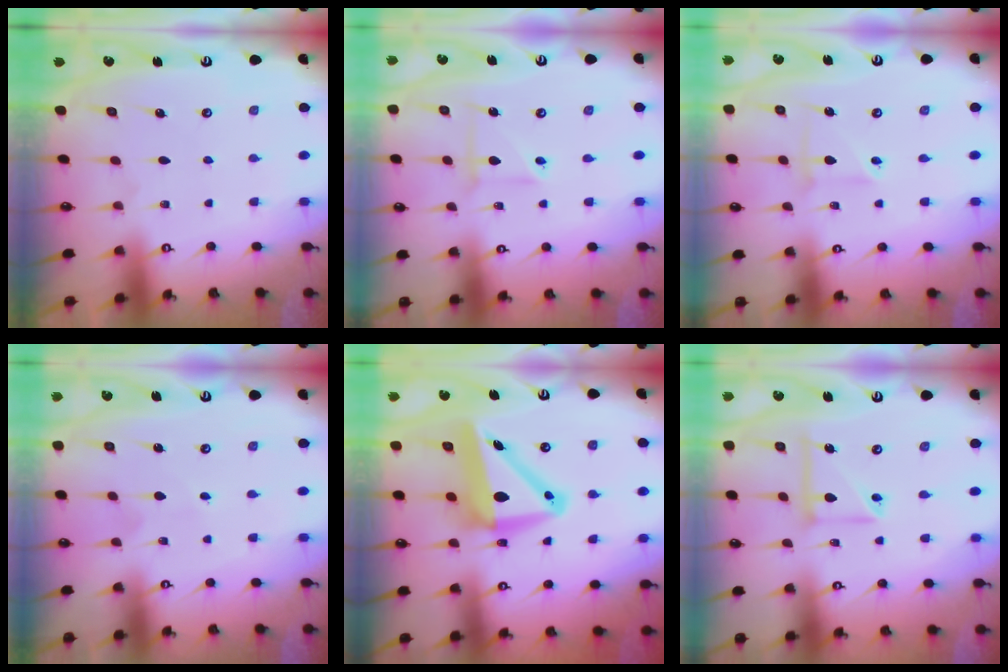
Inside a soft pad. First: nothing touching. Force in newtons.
{"total": 4.2, "press": 4.1, "slide": 0.5}
{"total": 3.4, "press": 3.4, "slide": 0.2}
{"total": 2.2, "press": 2.2, "slide": 0.2}
{"total": 11.5, "press": 11.3, "slide": 2.1}
{"total": 9.8, "press": 9.7, "slide": 1.3}